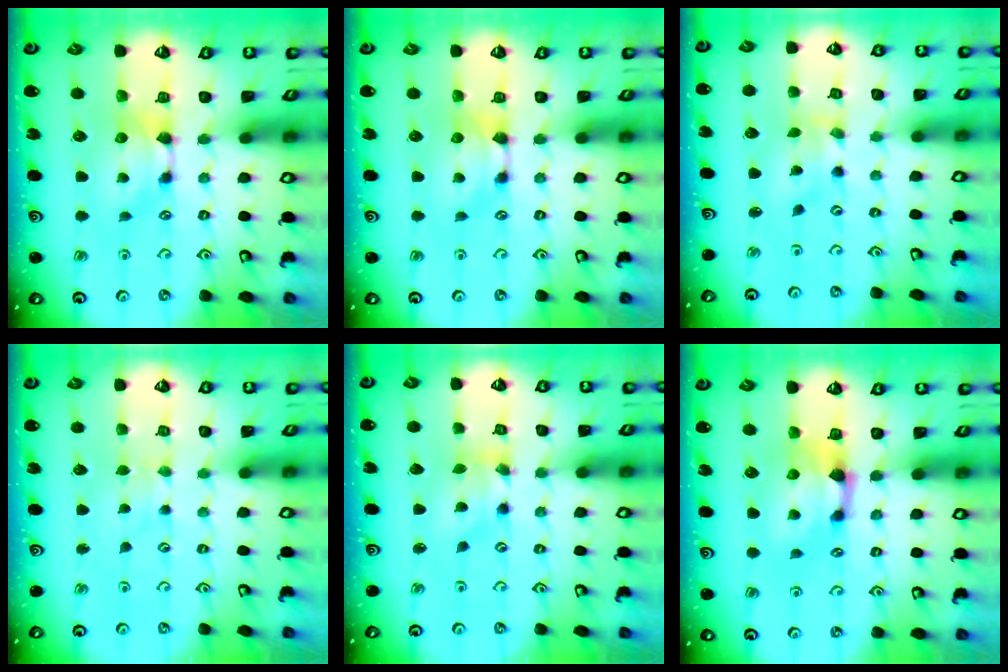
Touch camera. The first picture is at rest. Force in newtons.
{"total": 0.0}
{"total": 2.2, "press": 2.0, "slide": 1.0}
{"total": 2.9, "press": 2.9, "slide": 0.0}
{"total": 2.9, "press": 2.4, "slide": 1.6}
{"total": 1.5, "press": 0.8, "slide": 1.3}